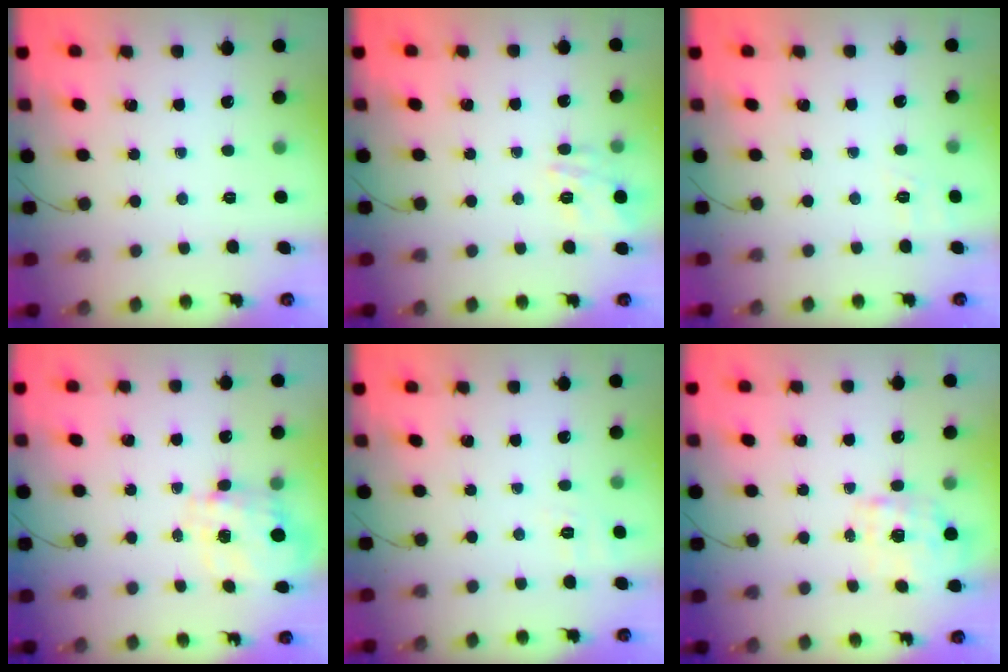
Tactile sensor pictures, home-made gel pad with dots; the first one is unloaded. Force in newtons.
{"total": 13.8, "press": 13.8, "slide": 0.6}
{"total": 7.1, "press": 6.8, "slide": 2.0}
{"total": 3.4, "press": 3.2, "slide": 1.0}
{"total": 6.8, "press": 6.4, "slide": 2.1}
{"total": 1.9, "press": 1.8, "slide": 0.5}